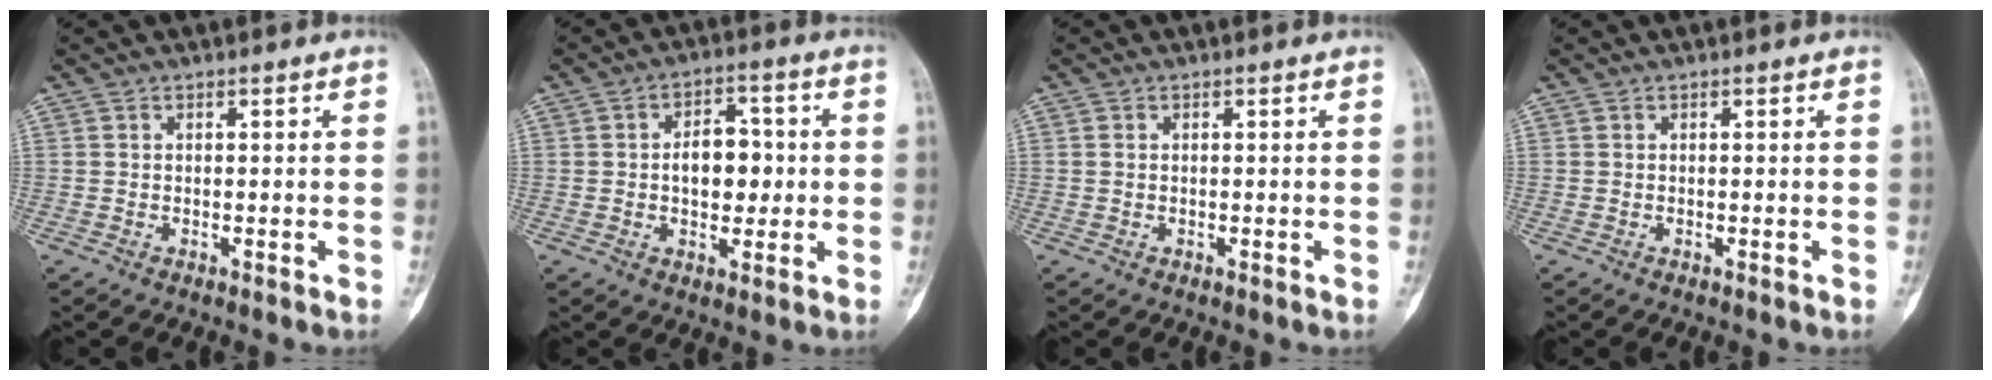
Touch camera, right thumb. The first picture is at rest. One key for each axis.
{"total": 8.2, "fx": 0.2, "fy": 5.2, "fz": 6.3, "tx": -0.063, "ty": 0.013, "tz": 0.000}
{"total": 0.8, "fx": 0.2, "fy": 0.6, "fz": 0.5, "tx": -0.010, "ty": 0.000, "tz": 0.004}
{"total": 0.0}